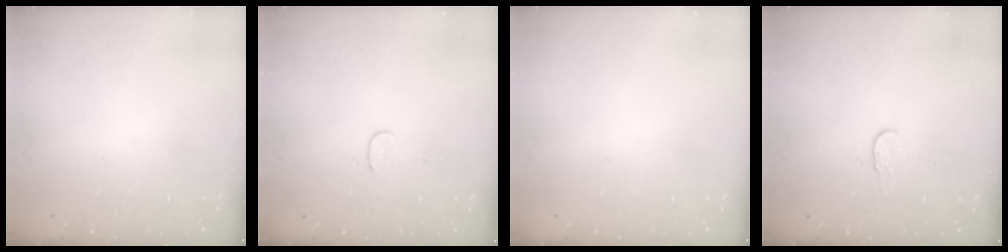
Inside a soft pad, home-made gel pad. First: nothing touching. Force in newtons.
{"total": 4.1, "press": 4.1, "slide": 0.3}
{"total": 0.0}
{"total": 3.2, "press": 3.2, "slide": 0.3}